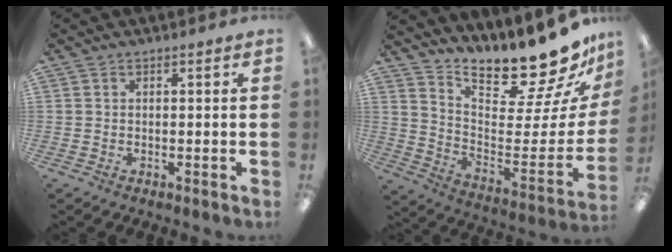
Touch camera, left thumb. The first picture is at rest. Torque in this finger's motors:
{"motor_torque": [0.32, 0.02, 1.05, -1.72, 0.05]}